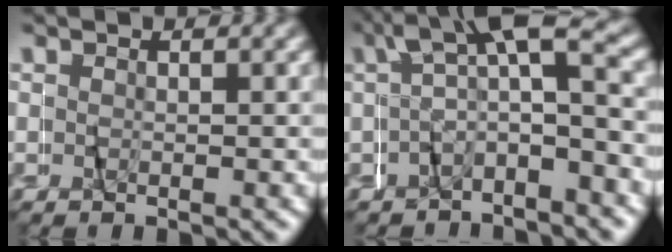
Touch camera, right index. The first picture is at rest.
{"total": 3.8, "force": [0.5, 1.3, 3.5], "torque": [-0.049, 0.013, -0.003]}